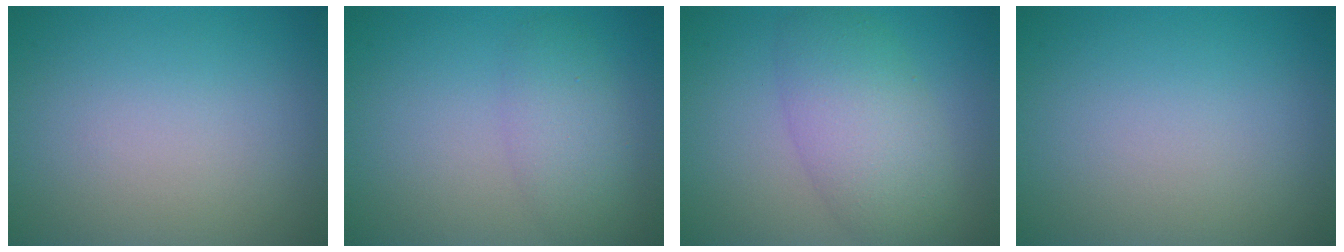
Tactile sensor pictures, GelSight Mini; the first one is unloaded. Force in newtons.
{"total": 3.0, "press": 3.0, "slide": 0.1}
{"total": 5.6, "press": 5.6, "slide": 0.1}
{"total": 0.0}